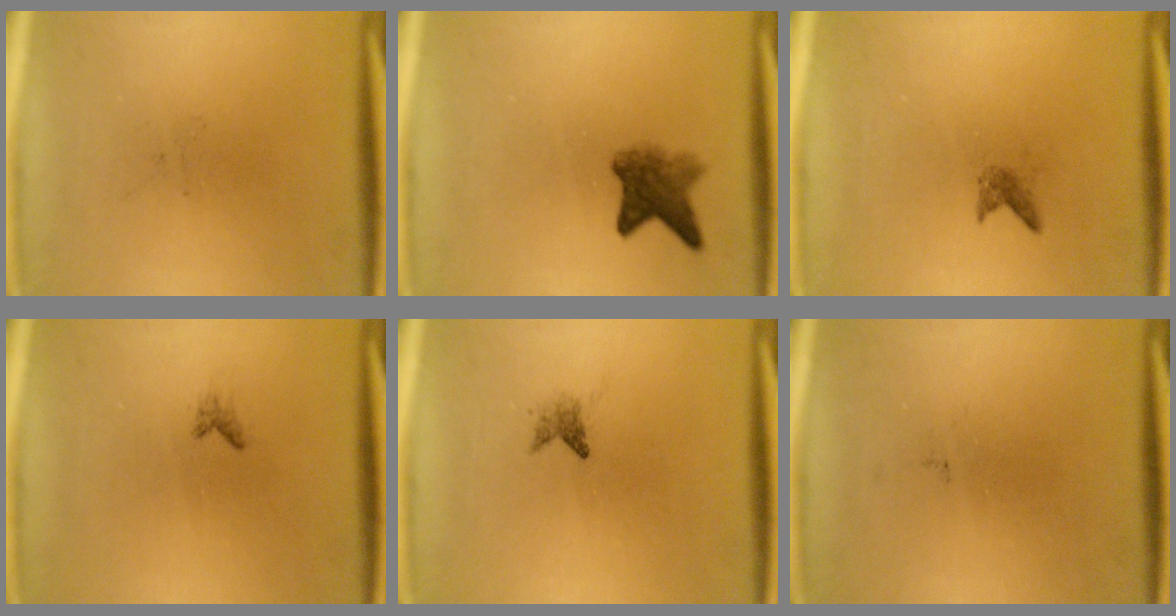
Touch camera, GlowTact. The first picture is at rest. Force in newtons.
{"total": 4.3}
{"total": 0.9}
{"total": 0.6}
{"total": 1.2}
{"total": 0.0}